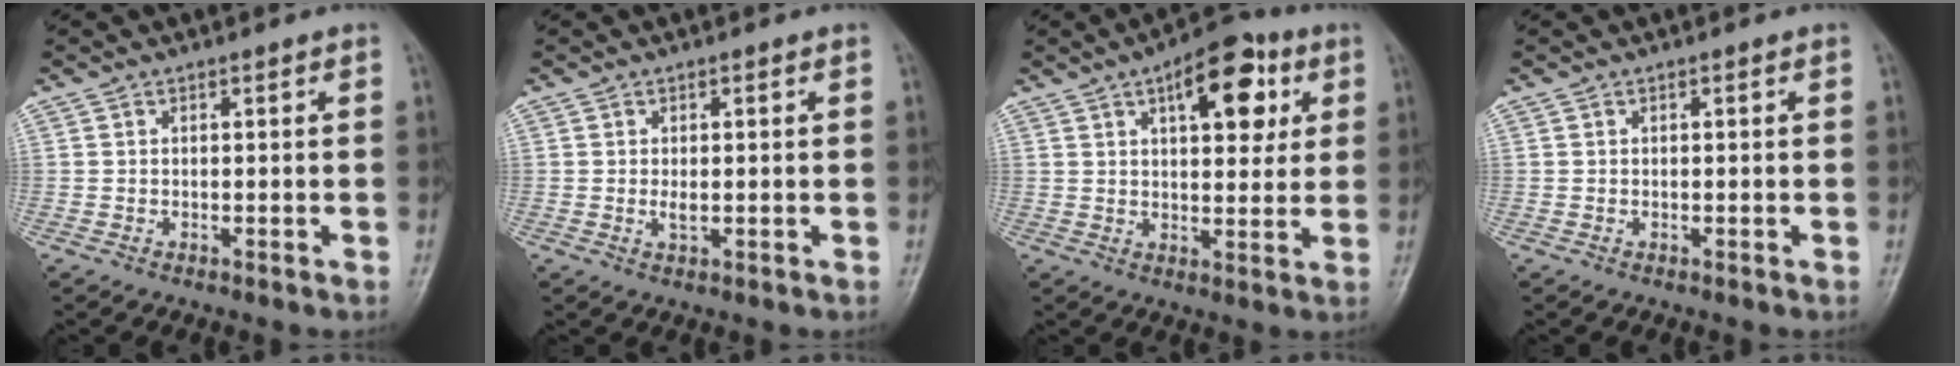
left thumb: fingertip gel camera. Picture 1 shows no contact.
{"total": 1.7, "force": [-0.1, 0.7, 1.5], "torque": [-0.028, -0.003, -0.001]}
{"total": 13.0, "force": [5.3, 6.2, 10.1], "torque": [-0.104, -0.005, 0.069]}
{"total": 0.0}